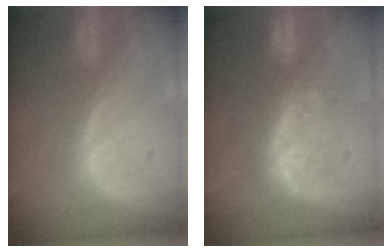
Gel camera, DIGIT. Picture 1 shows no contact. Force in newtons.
{"total": 7.9, "press": 7.6, "slide": 2.1}